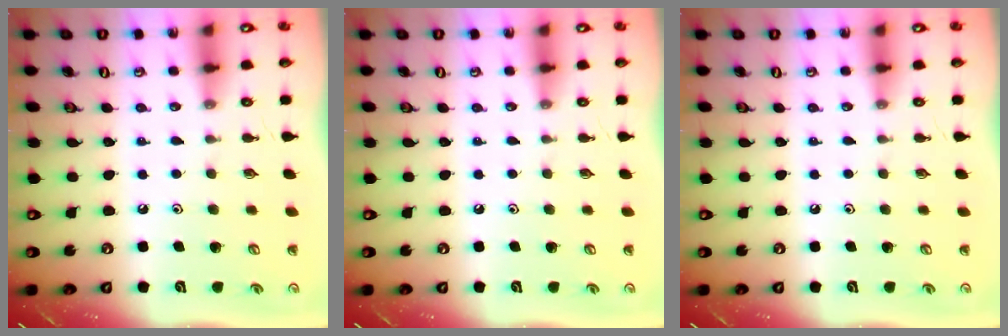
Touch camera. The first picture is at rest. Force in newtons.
{"total": 0.0}
{"total": 0.0}